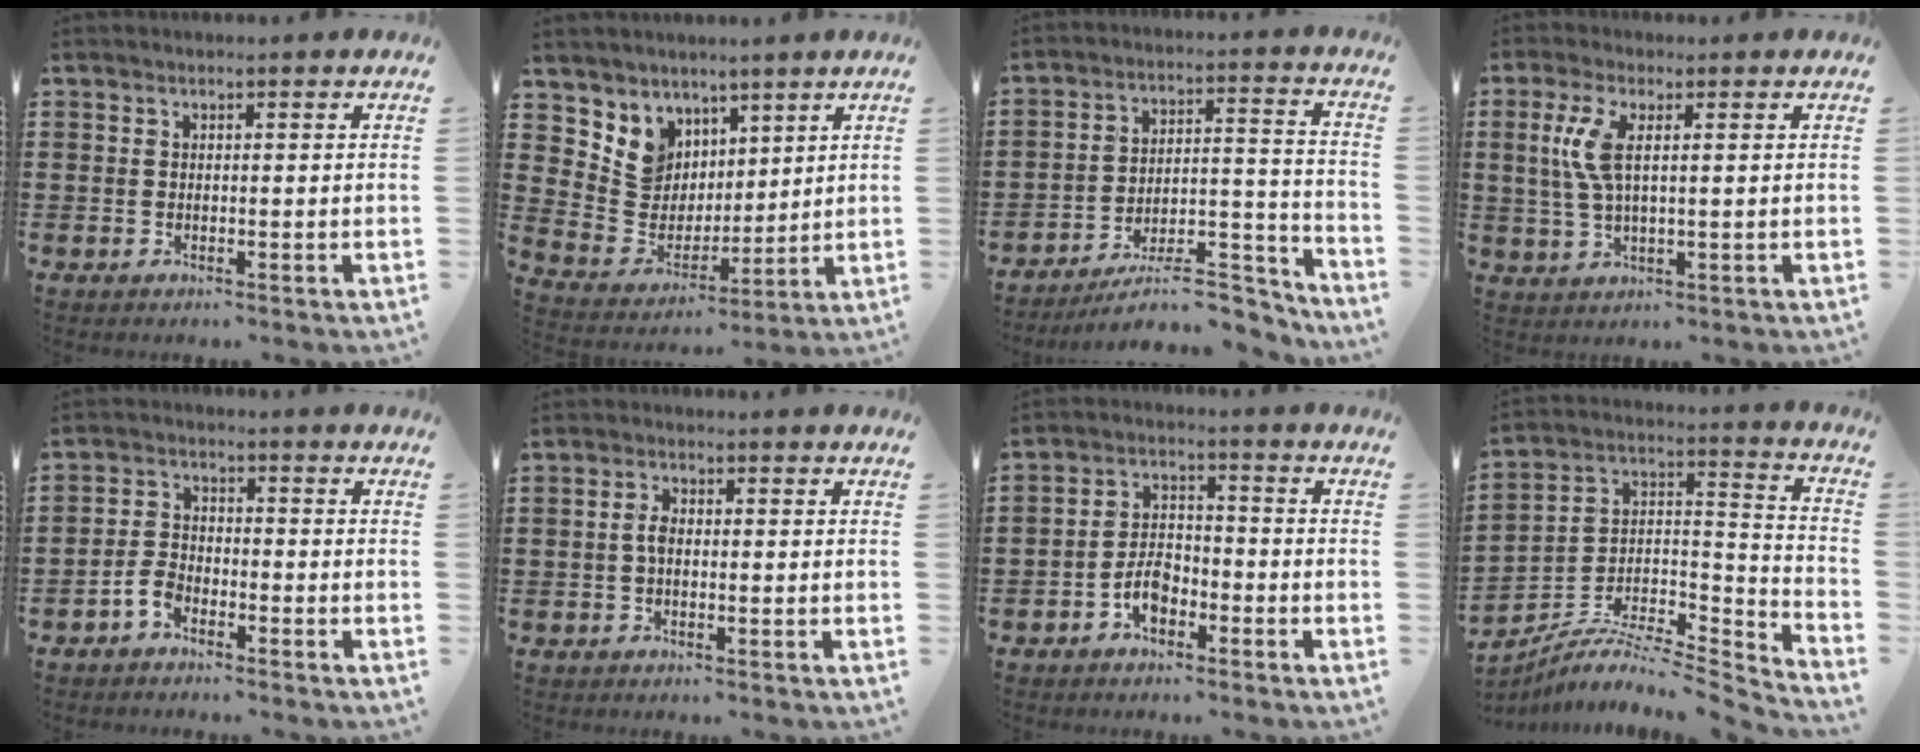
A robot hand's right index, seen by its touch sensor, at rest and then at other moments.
{"total": 7.5, "force": [4.2, 6.2, 0.7], "torque": [-0.061, -0.032, 0.083]}
{"total": 10.6, "force": [-8.7, 2.5, 5.4], "torque": [-0.067, 0.032, -0.161]}
{"total": 5.5, "force": [1.2, 1.8, 5.1], "torque": [-0.124, -0.003, 0.012]}
{"total": 3.3, "force": [-2.4, 1.6, 1.6], "torque": [-0.048, 0.003, -0.053]}
{"total": 2.2, "force": [-0.3, 1.0, 1.9], "torque": [-0.046, -0.001, -0.008]}
{"total": 5.0, "force": [-2.7, 2.7, 3.2], "torque": [-0.068, 0.006, -0.053]}
{"total": 5.9, "force": [-4.9, 2.1, 2.5], "torque": [-0.061, -0.014, -0.102]}